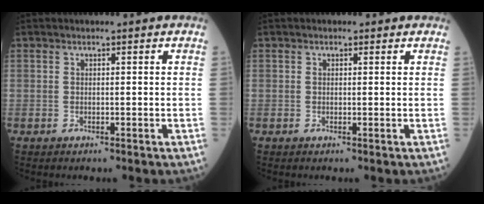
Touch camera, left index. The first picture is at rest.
{"total": 0.6, "force": [0.3, 0.5, 0.1], "torque": [0.000, 0.000, 0.002]}